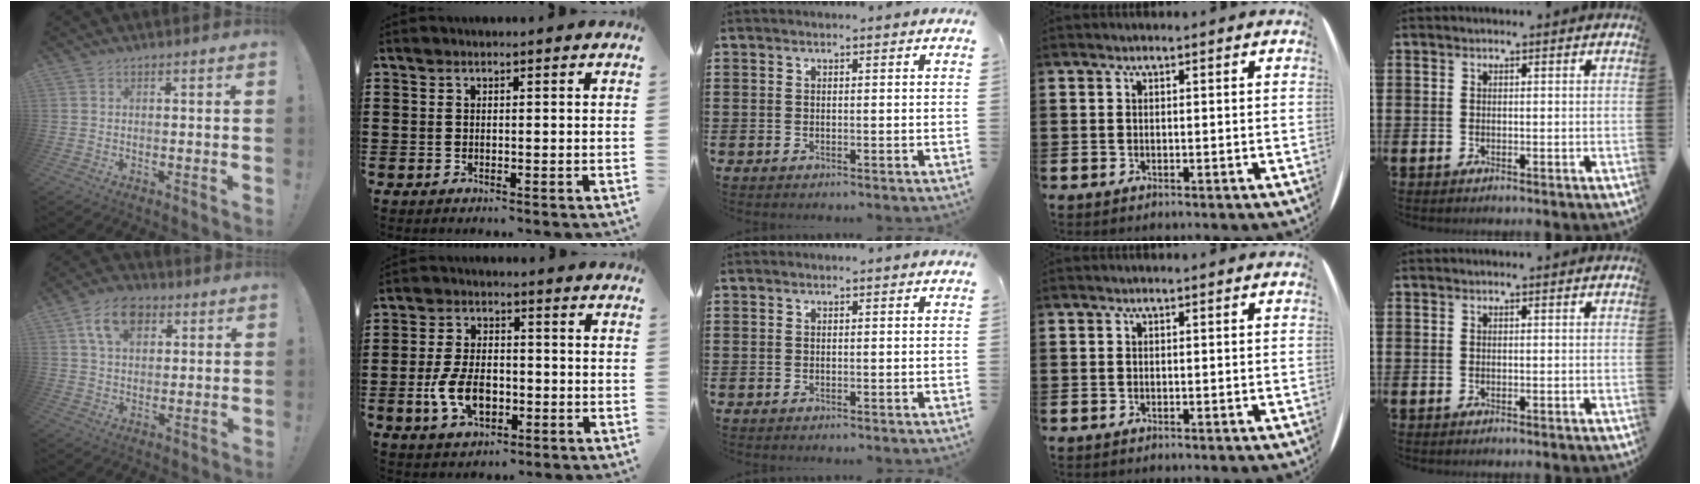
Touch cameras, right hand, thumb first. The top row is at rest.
{"thumb": {"total": 10.7, "force": [4.8, 7.2, 6.3], "torque": [-0.095, -0.003, 0.091]}, "index": {"total": 7.5, "force": [-2.2, 4.3, 5.8], "torque": [-0.135, -0.001, -0.043]}}